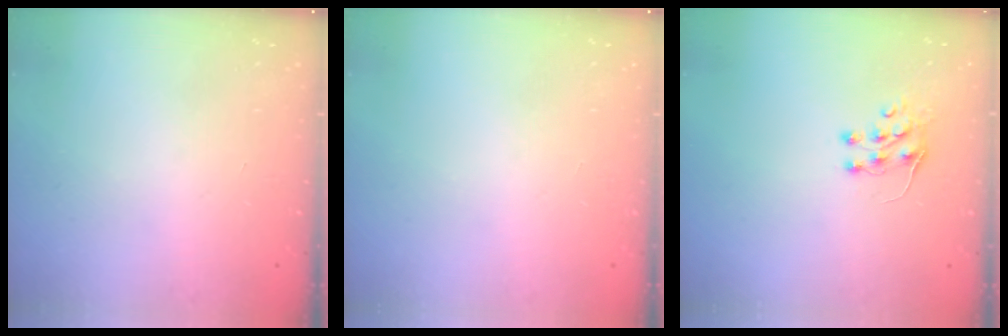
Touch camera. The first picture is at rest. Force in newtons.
{"total": 0.0}
{"total": 6.0, "press": 5.9, "slide": 0.7}